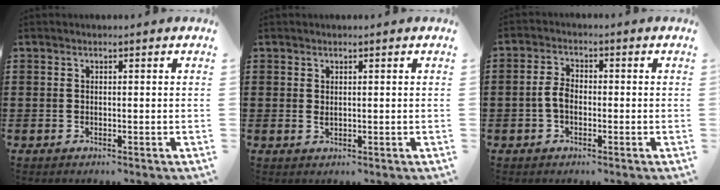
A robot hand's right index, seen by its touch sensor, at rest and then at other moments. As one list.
[{"total": 0.7, "force": [0.3, 0.4, 0.5], "torque": [-0.012, 0.003, 0.006]}, {"total": 3.5, "force": [-0.9, 2.0, 2.7], "torque": [-0.073, -0.003, -0.024]}]